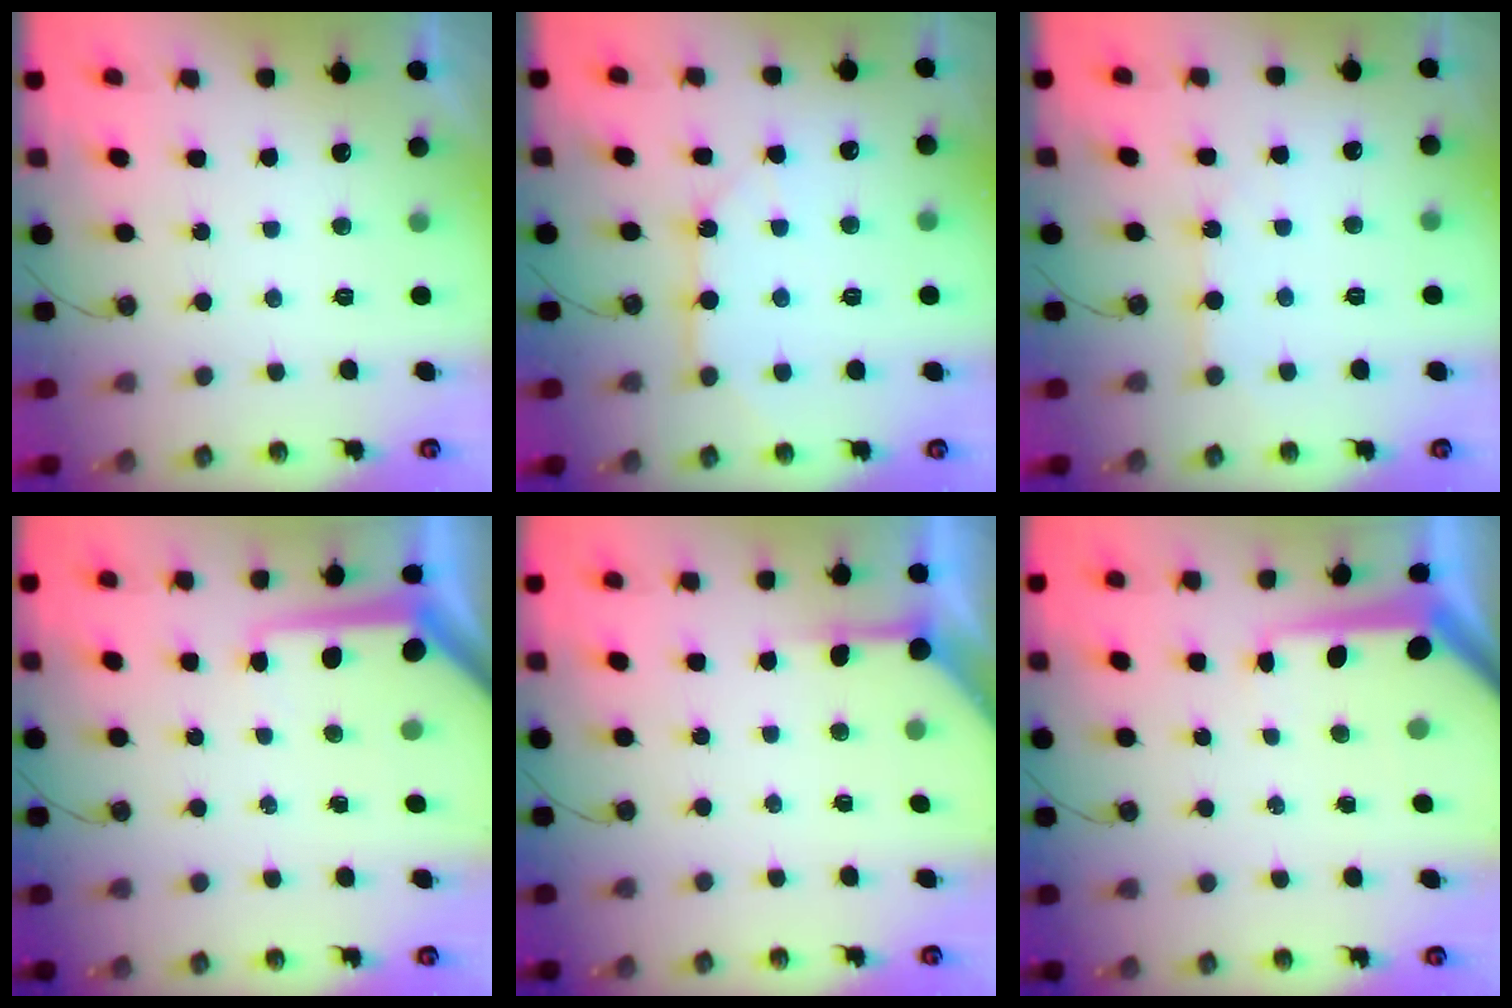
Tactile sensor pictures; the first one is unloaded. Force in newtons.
{"total": 9.4, "press": 9.4, "slide": 0.6}
{"total": 4.0, "press": 4.0, "slide": 0.2}
{"total": 8.2, "press": 8.1, "slide": 0.7}
{"total": 4.2, "press": 4.2, "slide": 0.4}
{"total": 8.1, "press": 8.1, "slide": 0.8}